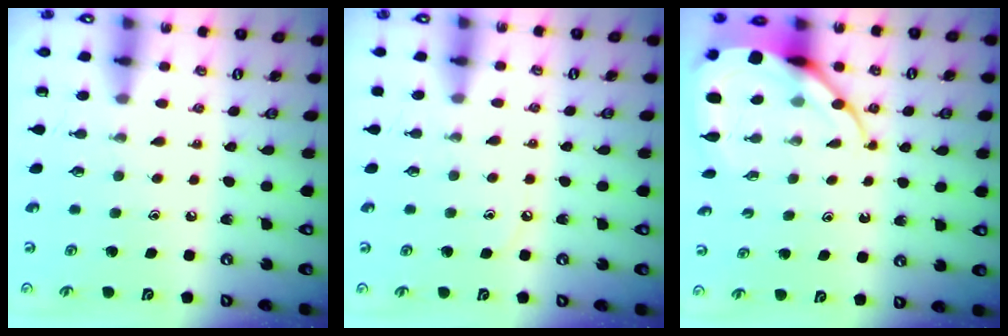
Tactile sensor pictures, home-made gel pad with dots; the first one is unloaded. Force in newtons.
{"total": 3.6, "press": 3.5, "slide": 0.6}
{"total": 10.0, "press": 10.0, "slide": 0.6}